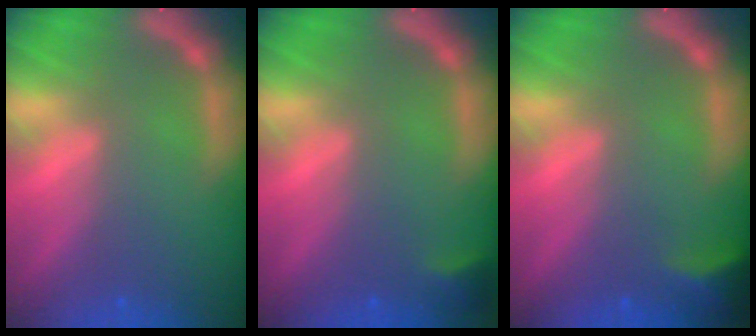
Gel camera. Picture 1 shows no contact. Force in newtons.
{"total": 1.4}
{"total": 2.9}